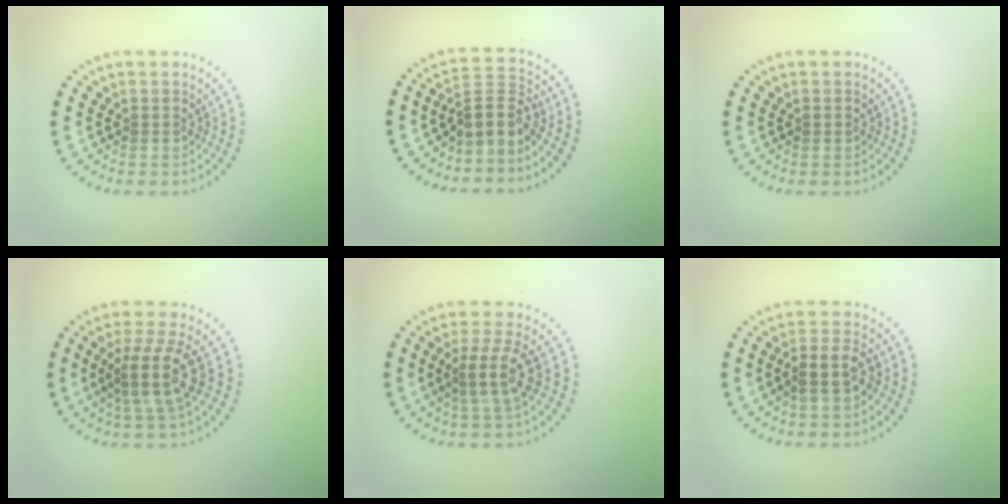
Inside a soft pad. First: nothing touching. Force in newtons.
{"total": 3.2, "press": 2.5, "slide": 2.1}
{"total": 0.6, "press": 0.6, "slide": 0.0}
{"total": 3.9, "press": 3.3, "slide": 2.2}
{"total": 3.0, "press": 2.3, "slide": 1.9}
{"total": 3.1, "press": 2.9, "slide": 1.1}